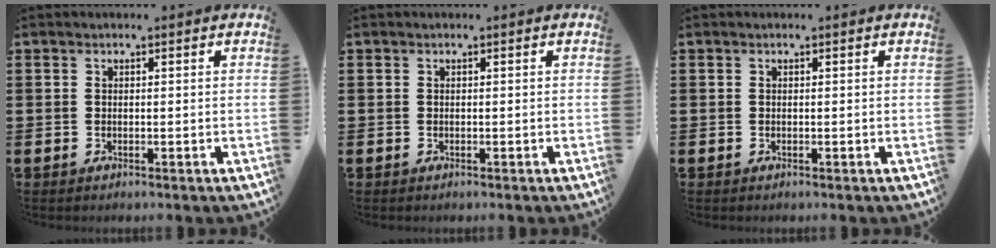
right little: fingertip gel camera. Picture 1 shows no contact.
{"total": 0.0}
{"total": 0.0}